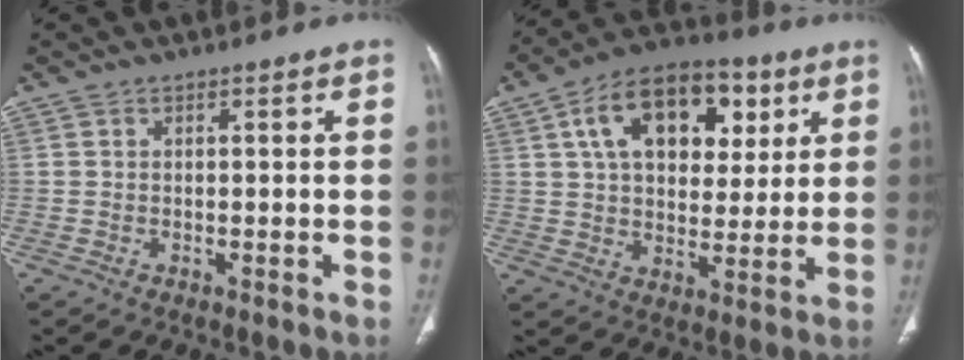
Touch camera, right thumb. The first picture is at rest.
{"total": 18.9, "force": [7.0, 11.8, 13.0], "torque": [-0.172, -0.001, 0.108]}